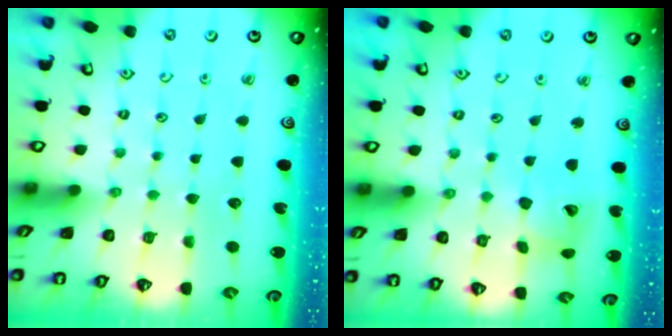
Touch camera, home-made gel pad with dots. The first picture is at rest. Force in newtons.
{"total": 10.3, "press": 10.2, "slide": 1.4}